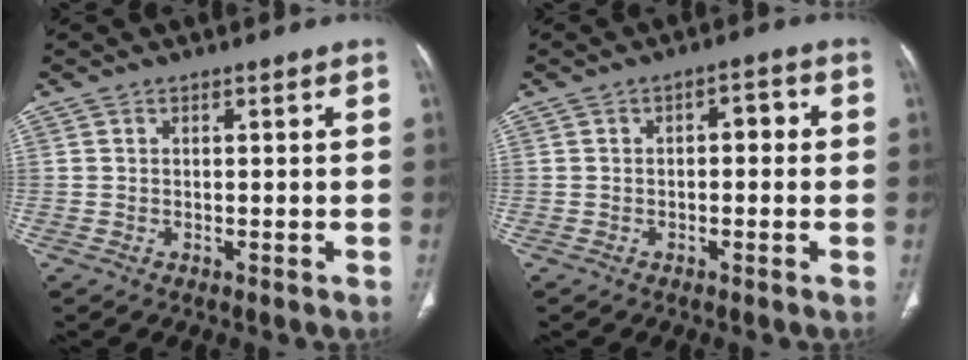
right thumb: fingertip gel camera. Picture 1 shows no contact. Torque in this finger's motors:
{"motor_torque": [-0.64, 0.13, 0.21, 0.39, 0.00]}